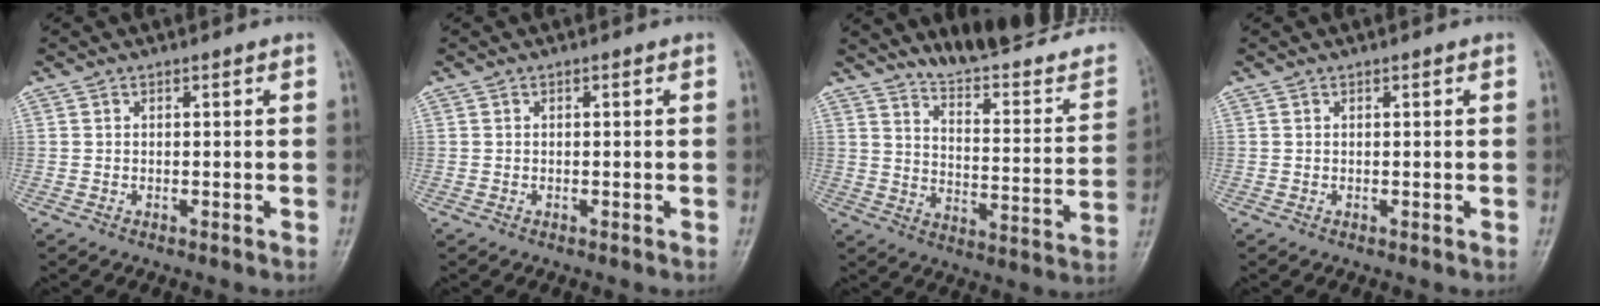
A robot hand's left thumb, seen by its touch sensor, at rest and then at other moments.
{"total": 0.0}
{"total": 21.6, "force": [19.7, 2.5, 8.4], "torque": [-0.091, -0.152, 0.267]}
{"total": 0.0}